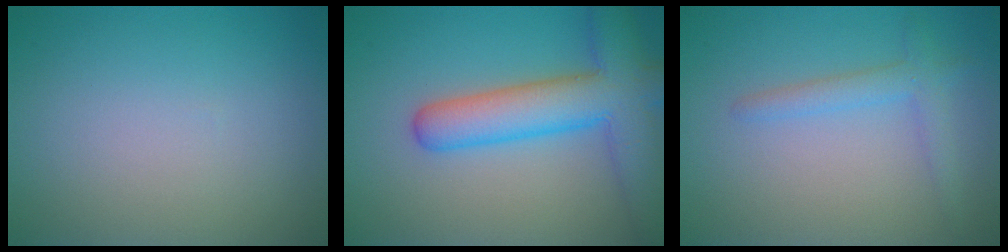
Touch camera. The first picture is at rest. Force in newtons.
{"total": 8.4, "press": 8.4, "slide": 0.3}
{"total": 2.2, "press": 2.2, "slide": 0.1}